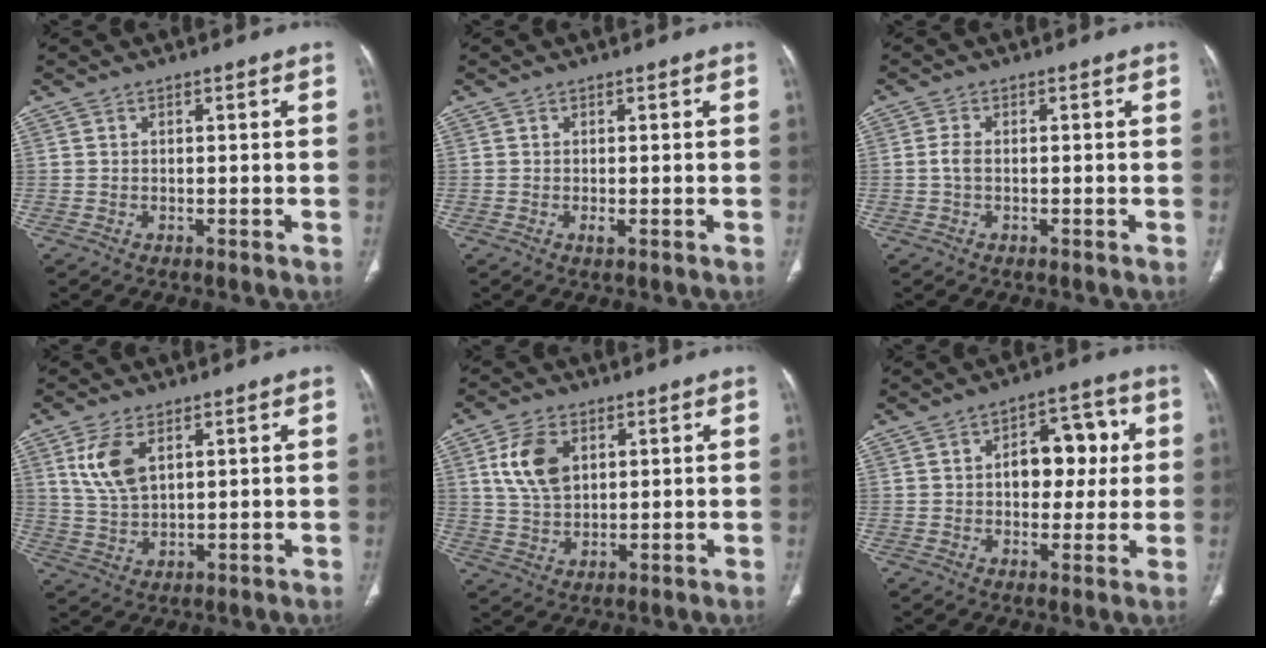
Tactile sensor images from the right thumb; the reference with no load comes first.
{"total": 0.7, "force": [-0.2, 0.2, 0.6], "torque": [-0.013, -0.003, -0.004]}
{"total": 2.0, "force": [-0.2, 1.1, 1.6], "torque": [-0.036, 0.002, -0.006]}
{"total": 7.9, "force": [3.3, 4.1, 5.9], "torque": [-0.121, -0.008, 0.072]}
{"total": 8.9, "force": [3.0, 5.7, 6.2], "torque": [-0.111, -0.009, 0.062]}
{"total": 10.5, "force": [1.4, 6.9, 7.9], "torque": [-0.064, 0.020, 0.019]}